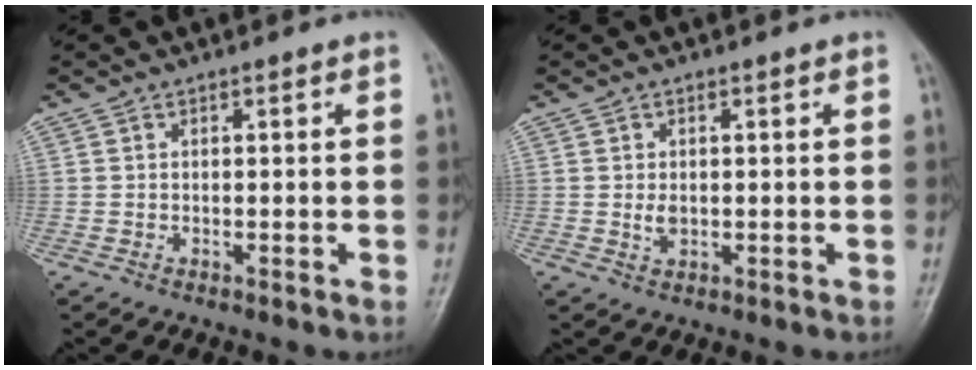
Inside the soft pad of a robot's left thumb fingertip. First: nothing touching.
{"total": 2.1, "force": [0.1, 1.3, 1.6], "torque": [-0.025, -0.004, 0.005]}